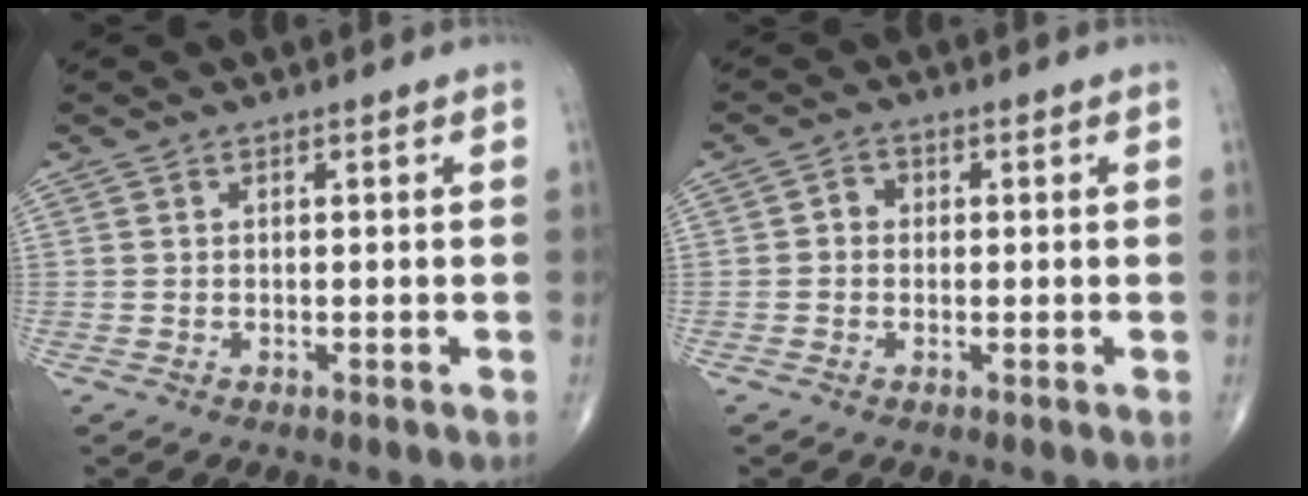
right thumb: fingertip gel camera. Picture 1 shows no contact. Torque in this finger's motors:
{"motor_torque": [-0.17, 0.11, 0.00, -0.03, 0.01]}